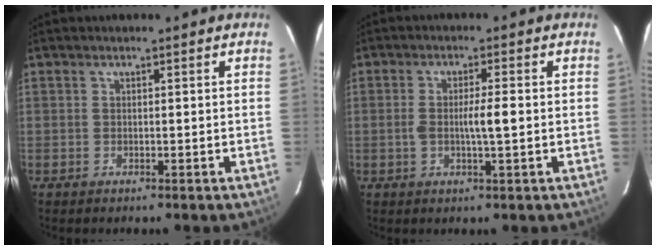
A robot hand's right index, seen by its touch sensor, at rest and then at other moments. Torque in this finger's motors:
{"motor_torque": [0.07, 0.01, 0.11, 0.04]}